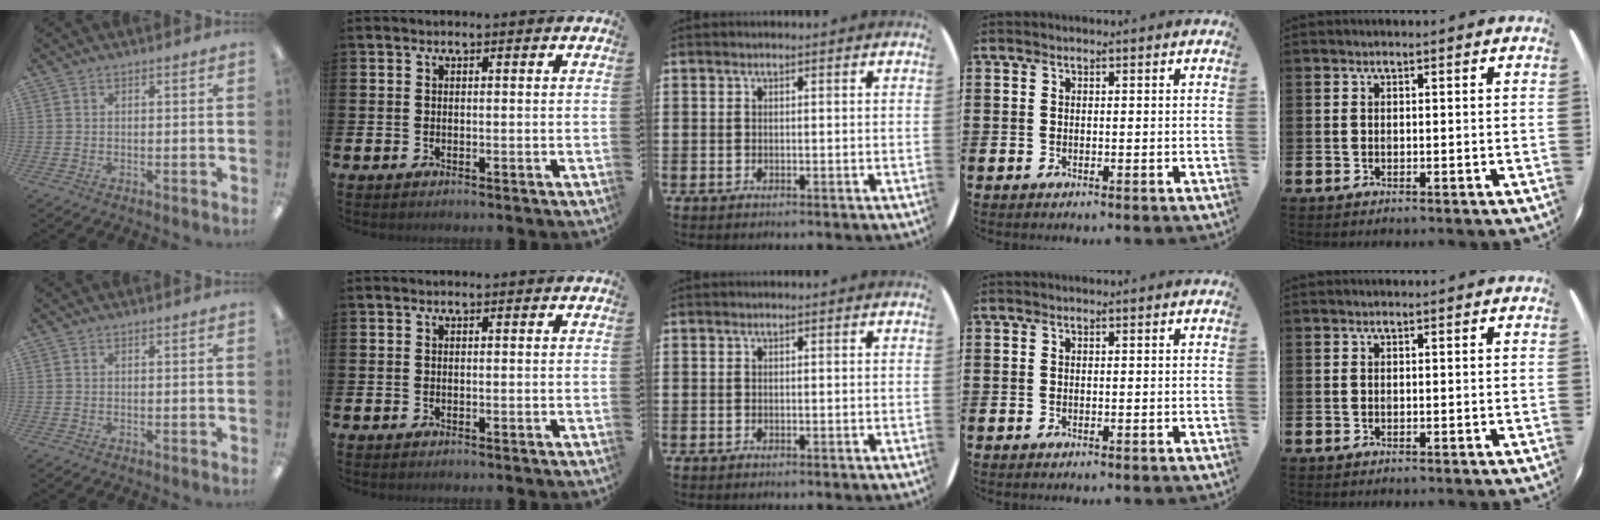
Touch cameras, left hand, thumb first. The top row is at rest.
{}